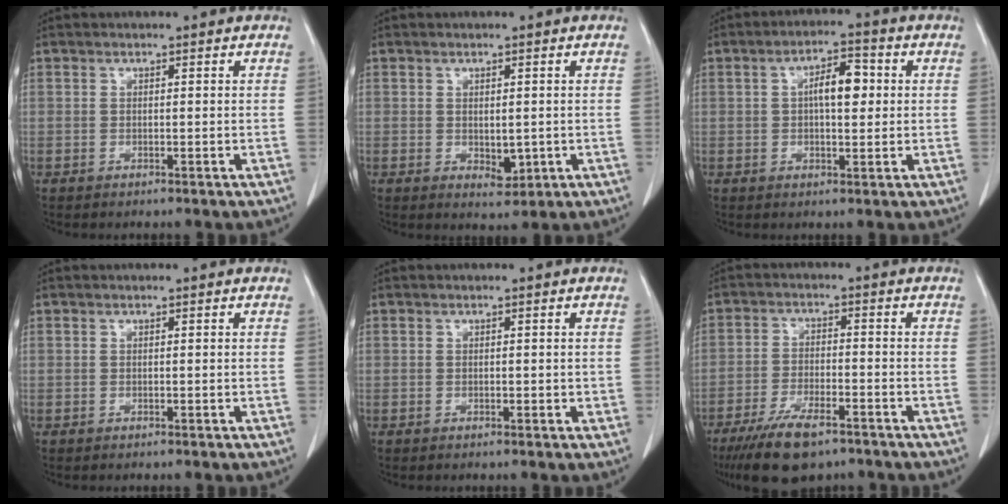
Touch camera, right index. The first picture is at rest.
{"total": 3.0, "force": [-0.3, 1.7, 2.5], "torque": [-0.034, -0.008, 0.005]}
{"total": 6.0, "force": [0.9, 2.3, 5.4], "torque": [-0.089, 0.015, 0.012]}
{"total": 0.0}
{"total": 1.1, "force": [0.0, 0.8, 0.7], "torque": [-0.005, 0.004, 0.000]}
{"total": 9.5, "force": [-6.8, 3.0, 6.0], "torque": [-0.107, -0.014, -0.117]}